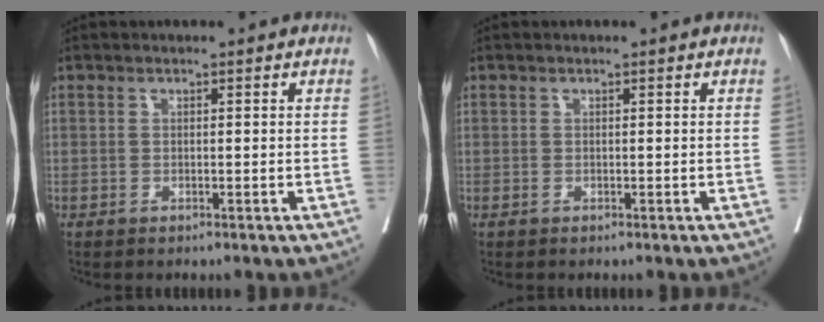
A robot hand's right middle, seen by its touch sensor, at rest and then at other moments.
{"total": 0.0}